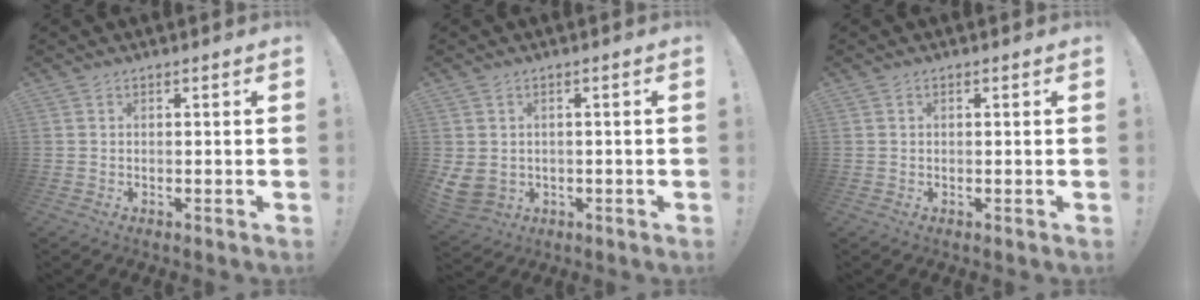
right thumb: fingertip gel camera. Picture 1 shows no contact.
{"total": 4.5, "force": [0.6, 4.0, 2.1], "torque": [-0.047, -0.013, 0.013]}
{"total": 0.0}